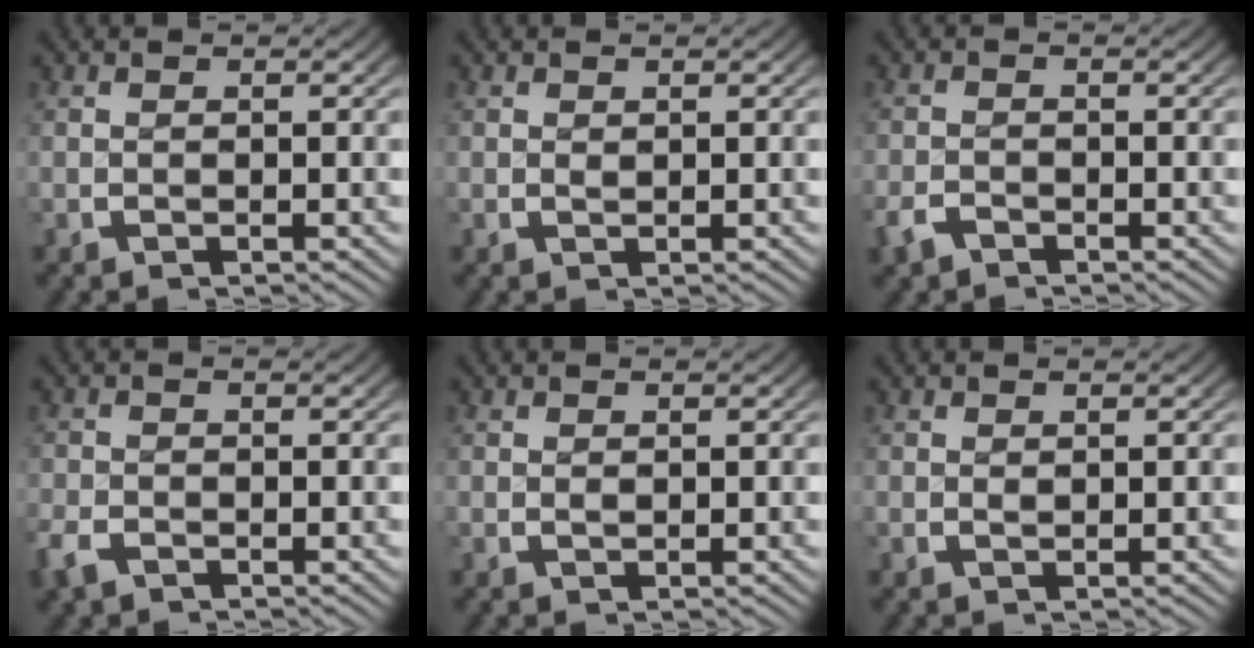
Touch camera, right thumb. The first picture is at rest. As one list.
[{"total": 0.0}, {"total": 1.9, "force": [-1.7, 0.7, -0.1], "torque": [0.000, -0.007, -0.033]}, {"total": 1.7, "force": [-1.5, 0.8, 0.1], "torque": [-0.009, -0.007, -0.028]}, {"total": 0.0}, {"total": 0.0}]